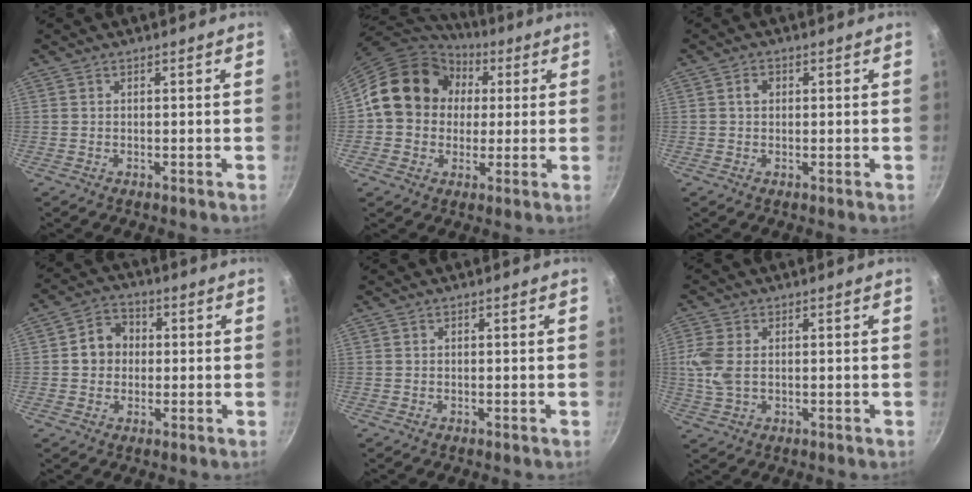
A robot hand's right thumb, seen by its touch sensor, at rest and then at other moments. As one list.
[{"total": 16.4, "force": [2.8, 14.1, 8.0], "torque": [-0.101, 0.025, 0.032]}, {"total": 1.9, "force": [0.4, 1.5, 1.1], "torque": [-0.011, 0.005, 0.005]}, {"total": 6.8, "force": [0.5, 5.9, 3.2], "torque": [-0.017, 0.013, -0.003]}, {"total": 0.0}, {"total": 6.1, "force": [0.4, 3.7, 4.8], "torque": [-0.109, 0.001, 0.008]}]